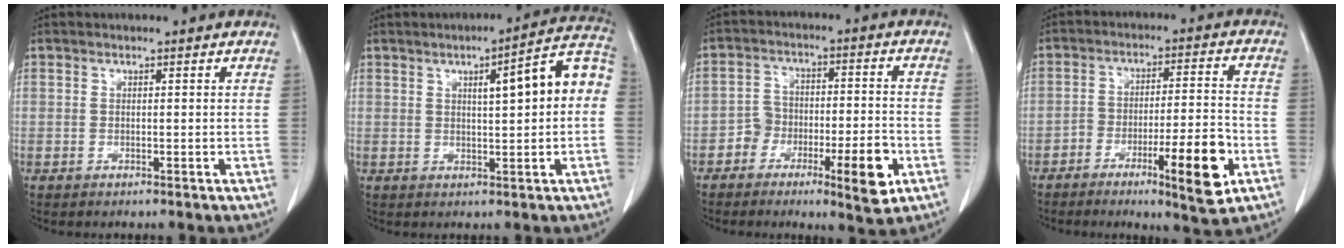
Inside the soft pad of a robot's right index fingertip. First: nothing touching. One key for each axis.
{"total": 9.5, "fx": 1.2, "fy": 1.3, "fz": 9.4, "tx": -0.126, "ty": 0.030, "tz": 0.013}
{"total": 9.1, "fx": -4.5, "fy": 3.3, "fz": 7.2, "tx": -0.099, "ty": 0.016, "tz": -0.070}
{"total": 11.6, "fx": -5.3, "fy": 1.8, "fz": 10.2, "tx": -0.152, "ty": 0.007, "tz": -0.078}